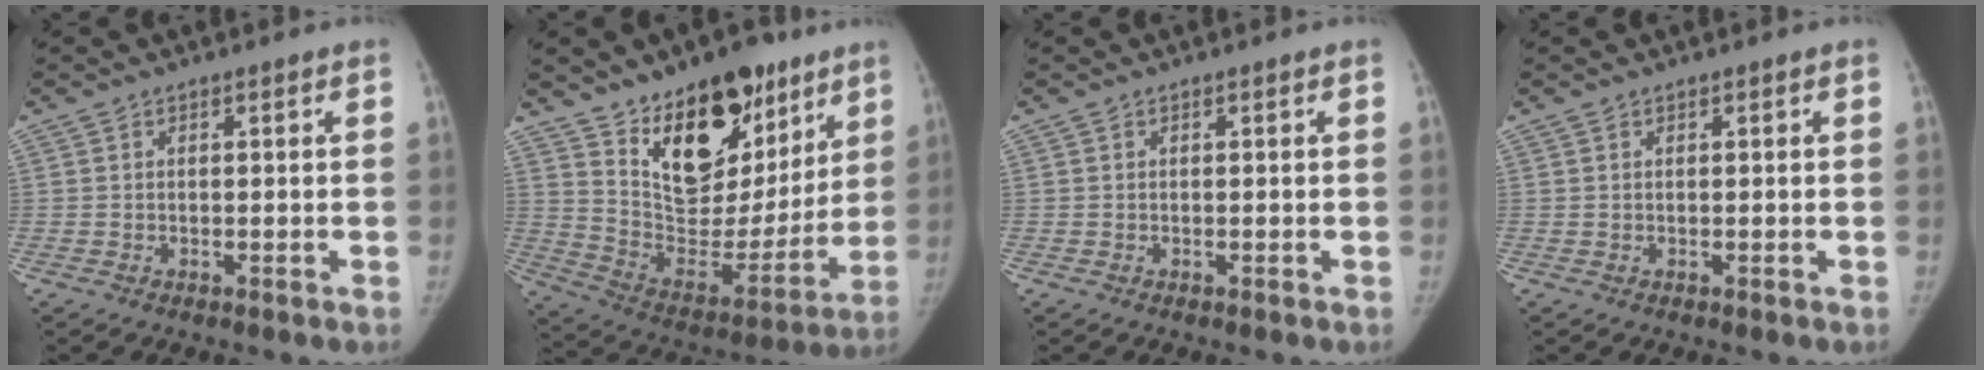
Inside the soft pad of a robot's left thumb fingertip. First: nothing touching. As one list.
[{"total": 23.1, "force": [14.1, 12.5, 13.2], "torque": [-0.148, -0.076, 0.236]}, {"total": 0.0}, {"total": 0.0}]